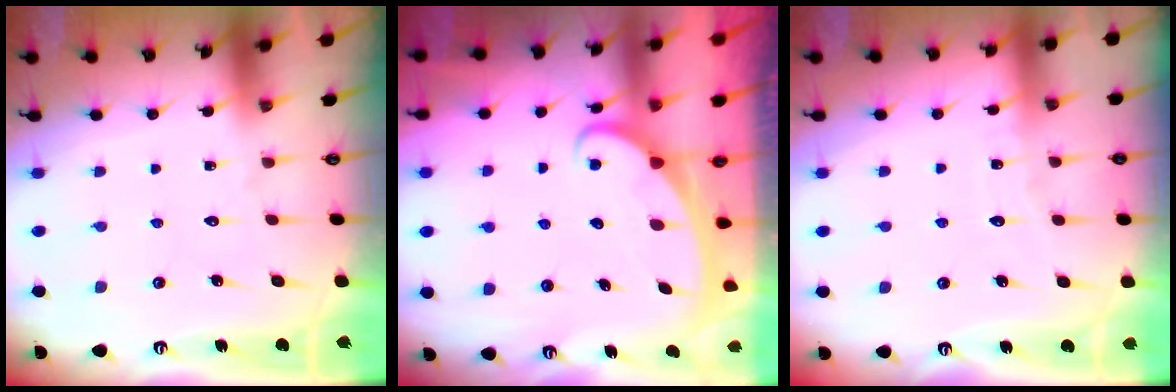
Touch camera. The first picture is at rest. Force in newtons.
{"total": 2.5, "press": 2.5, "slide": 0.3}
{"total": 2.6, "press": 2.6, "slide": 0.3}